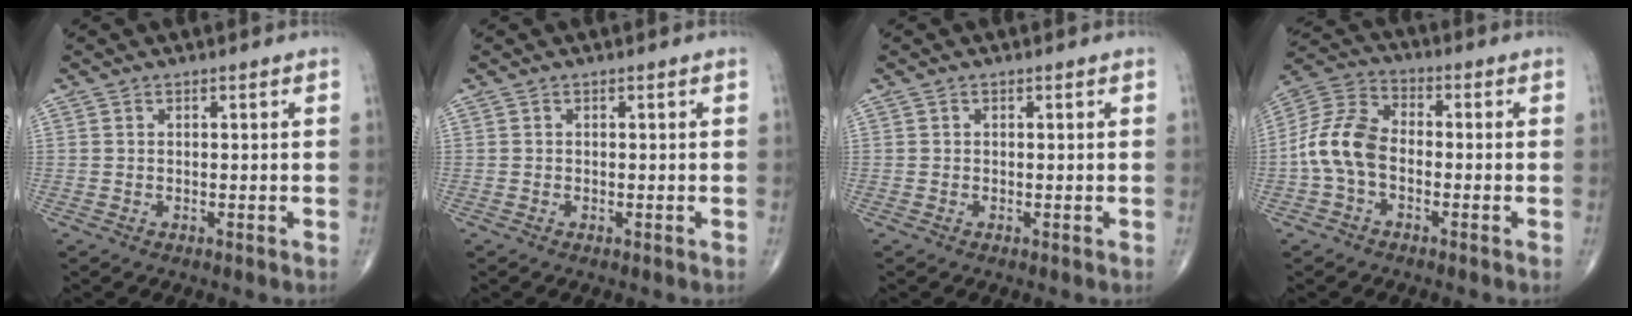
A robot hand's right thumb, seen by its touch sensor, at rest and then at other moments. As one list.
[{"total": 0.0}, {"total": 0.0}, {"total": 10.4, "force": [-1.9, 6.7, 7.7], "torque": [-0.151, 0.032, -0.051]}]